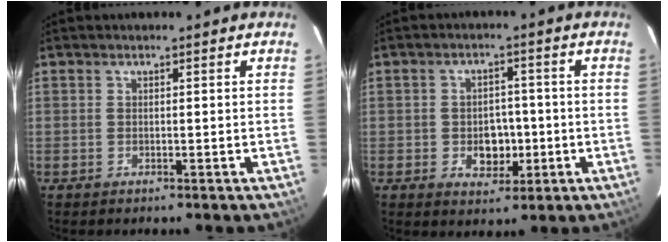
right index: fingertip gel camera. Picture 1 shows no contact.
{"total": 5.8, "force": [-1.3, 4.4, 3.6], "torque": [-0.067, 0.005, -0.009]}